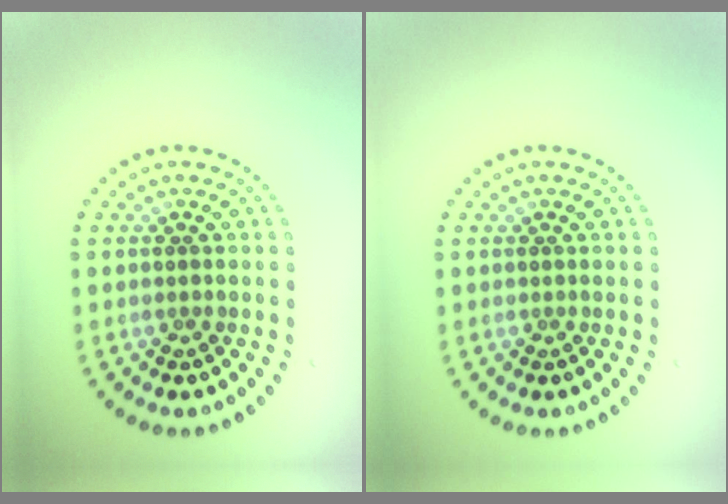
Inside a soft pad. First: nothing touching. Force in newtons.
{"total": 0.0}